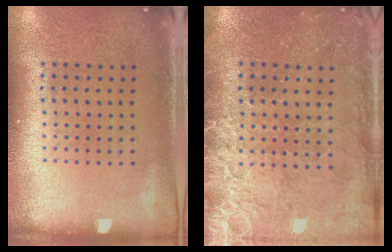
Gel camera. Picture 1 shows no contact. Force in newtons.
{"total": 3.3, "press": 3.2, "slide": 1.0}